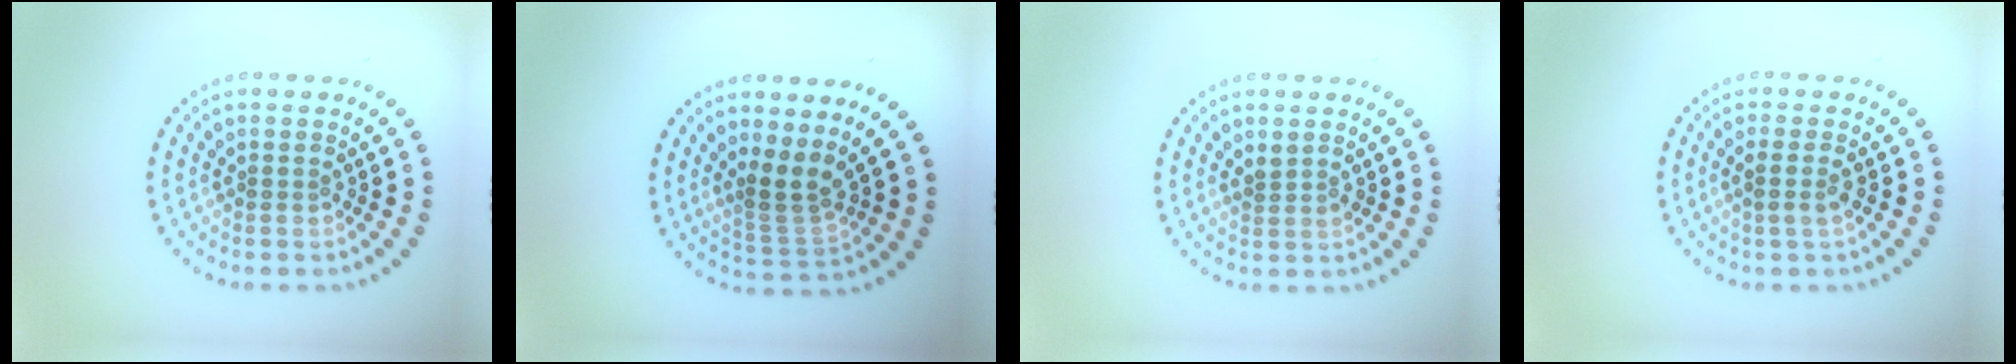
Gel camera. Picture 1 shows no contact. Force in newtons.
{"total": 2.8, "press": 1.8, "slide": 2.2}
{"total": 1.0, "press": 0.8, "slide": 0.5}
{"total": 1.5, "press": 1.3, "slide": 0.7}